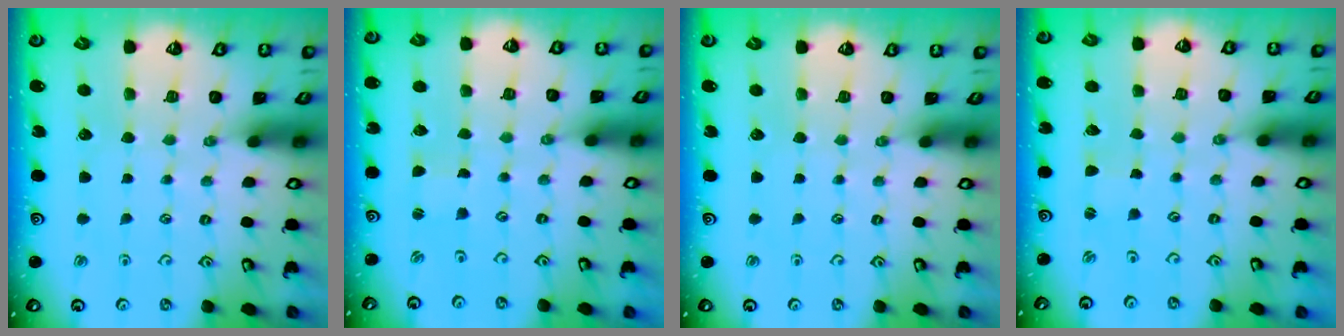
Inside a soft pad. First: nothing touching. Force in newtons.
{"total": 0.0}
{"total": 0.0}
{"total": 0.9, "press": 0.9, "slide": 0.2}